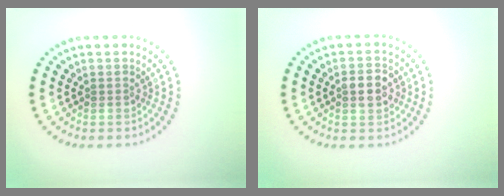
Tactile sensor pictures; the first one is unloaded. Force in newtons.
{"total": 2.4, "press": 2.3, "slide": 0.2}